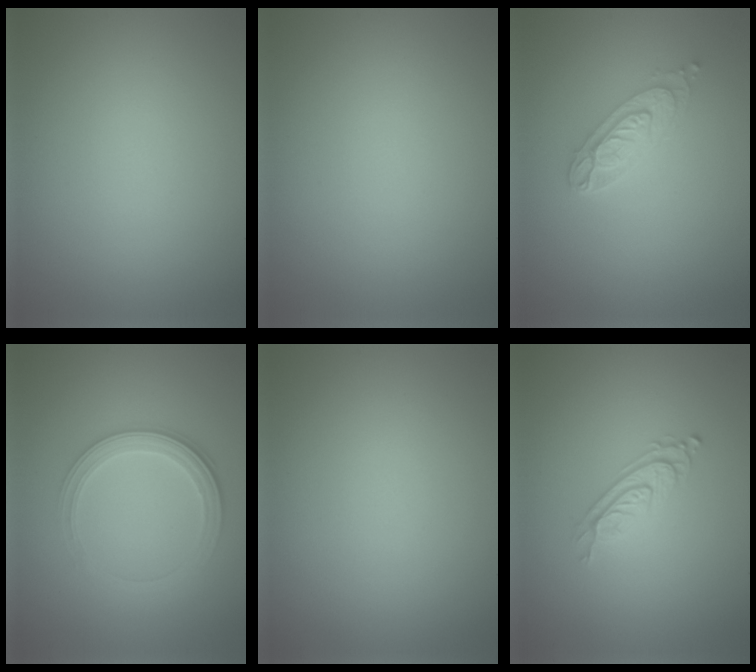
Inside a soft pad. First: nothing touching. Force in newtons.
{"total": 0.0}
{"total": 3.2, "press": 2.6, "slide": 1.9}
{"total": 2.8, "press": 2.6, "slide": 0.8}
{"total": 0.0}
{"total": 2.7, "press": 2.0, "slide": 1.9}